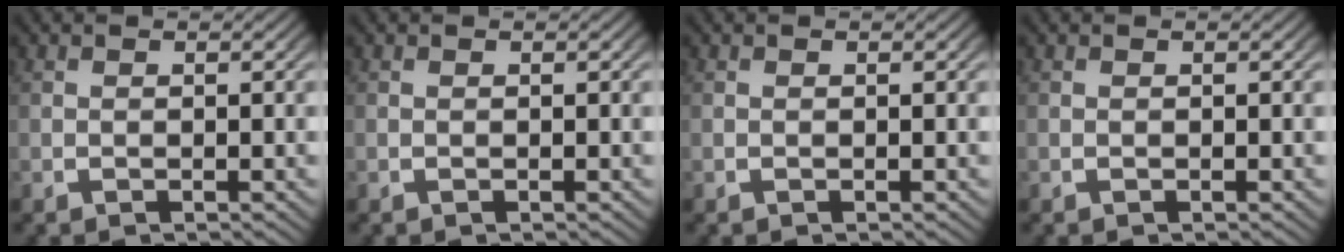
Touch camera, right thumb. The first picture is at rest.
{"total": 0.0}
{"total": 0.0}
{"total": 0.0}